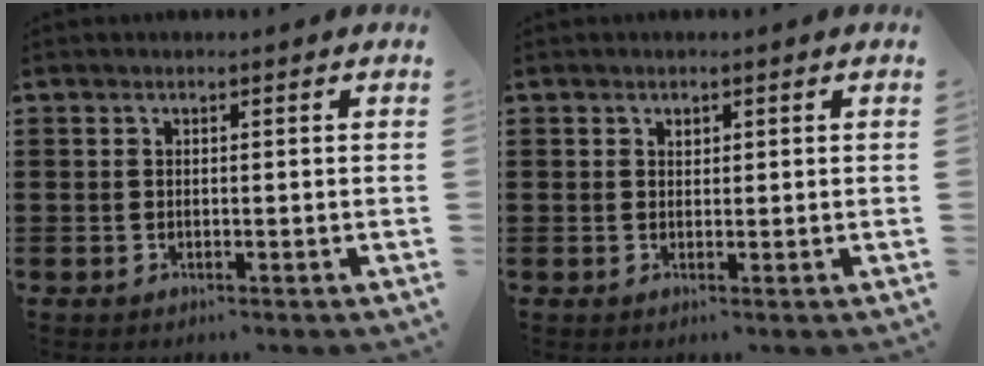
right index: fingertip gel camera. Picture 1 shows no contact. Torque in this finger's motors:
{"motor_torque": [0.55, 0.64, 0.11, 0.02]}